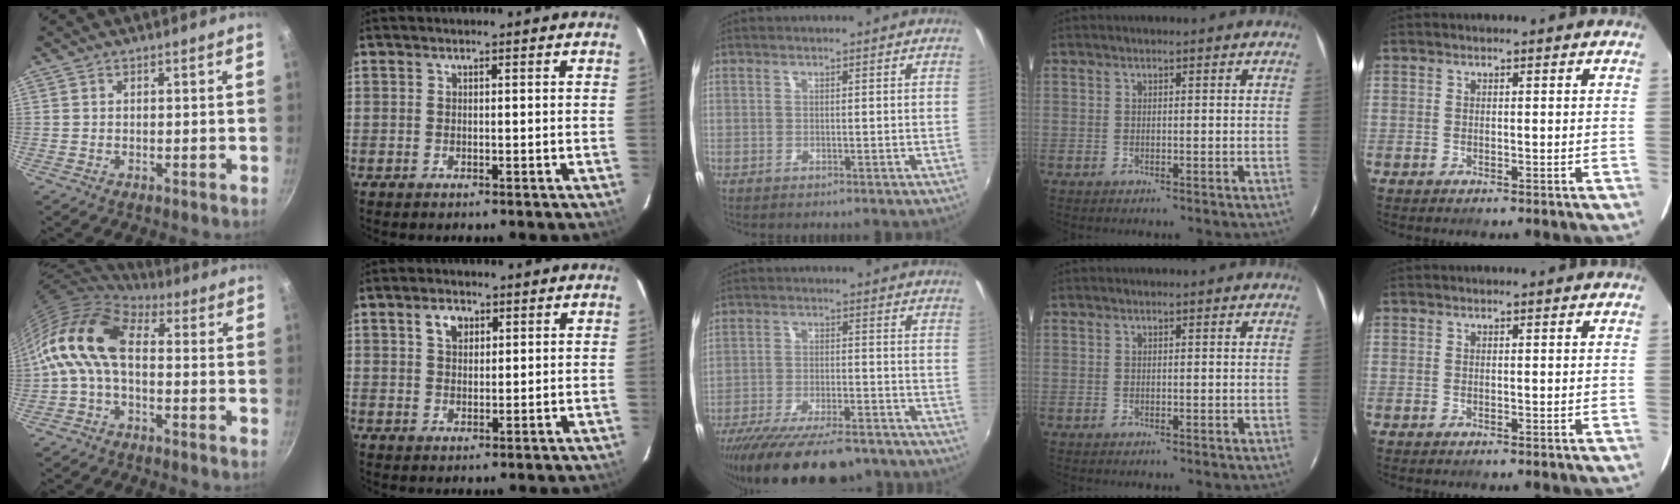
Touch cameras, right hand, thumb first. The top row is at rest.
{"thumb": {"total": 12.2, "force": [-0.1, 7.2, 9.8], "torque": [-0.182, 0.028, -0.020]}, "index": {"total": 3.6, "force": [1.7, 2.4, 2.1], "torque": [-0.034, 0.010, 0.031]}, "middle": {"total": 19.5, "force": [-15.6, 5.4, 10.3], "torque": [-0.201, -0.043, -0.234]}}